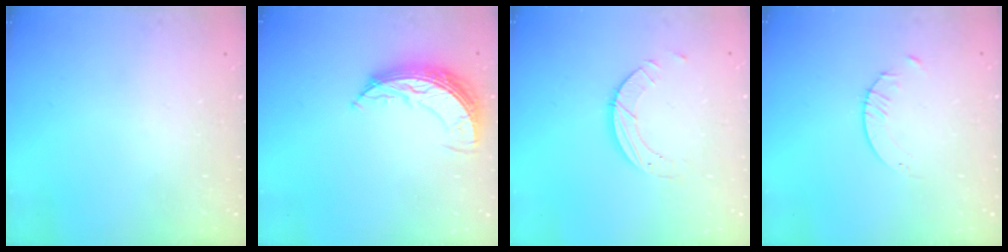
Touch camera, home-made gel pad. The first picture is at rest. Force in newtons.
{"total": 8.9, "press": 8.9, "slide": 0.5}
{"total": 4.2, "press": 4.2, "slide": 0.3}
{"total": 2.1, "press": 2.1, "slide": 0.3}